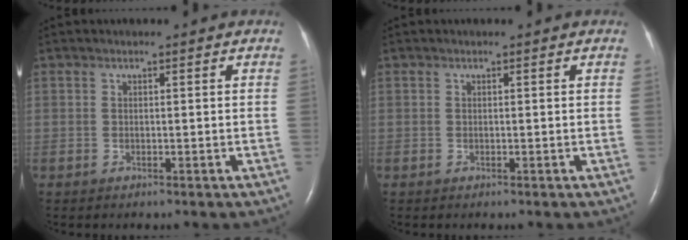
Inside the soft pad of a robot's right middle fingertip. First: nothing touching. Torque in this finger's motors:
{"motor_torque": [0.00, 0.00, 0.00, 0.01]}